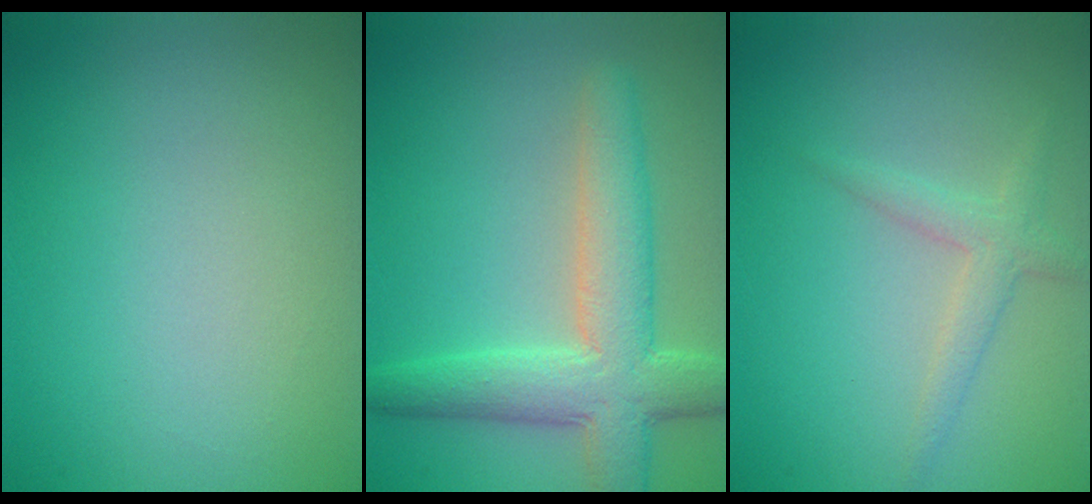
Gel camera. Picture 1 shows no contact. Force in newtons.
{"total": 6.4, "press": 6.4, "slide": 0.3}
{"total": 1.8, "press": 1.8, "slide": 0.0}